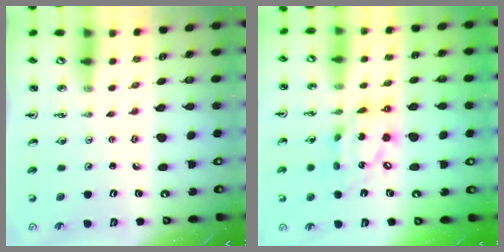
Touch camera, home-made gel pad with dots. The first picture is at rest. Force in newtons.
{"total": 14.3, "press": 14.2, "slide": 1.8}